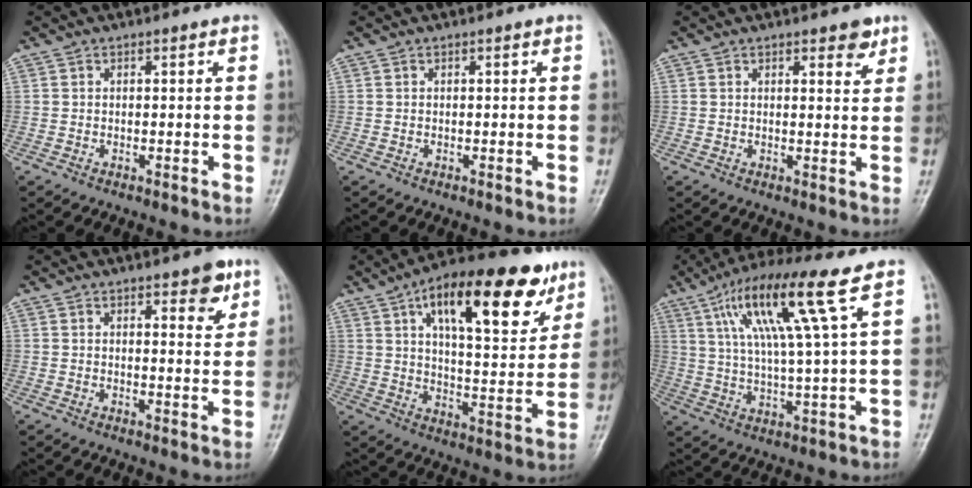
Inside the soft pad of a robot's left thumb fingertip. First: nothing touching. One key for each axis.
{"total": 0.0}
{"total": 3.3, "fx": 2.1, "fy": 1.3, "fz": 2.2, "tx": -0.013, "ty": -0.011, "tz": 0.026}
{"total": 5.3, "fx": 3.1, "fy": 2.0, "fz": 3.9, "tx": -0.033, "ty": -0.016, "tz": 0.035}
{"total": 22.3, "fx": 11.6, "fy": 8.9, "fz": 16.8, "tx": -0.217, "ty": -0.027, "tz": 0.178}
{"total": 15.5, "fx": 6.7, "fy": 0.9, "fz": 14.0, "tx": -0.266, "ty": -0.009, "tz": 0.118}